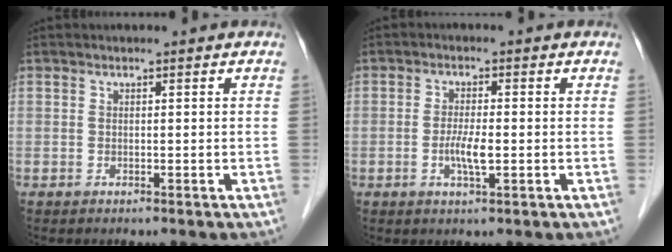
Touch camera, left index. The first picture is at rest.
{"total": 3.6, "force": [-0.8, 0.6, 3.4], "torque": [-0.070, -0.004, -0.015]}